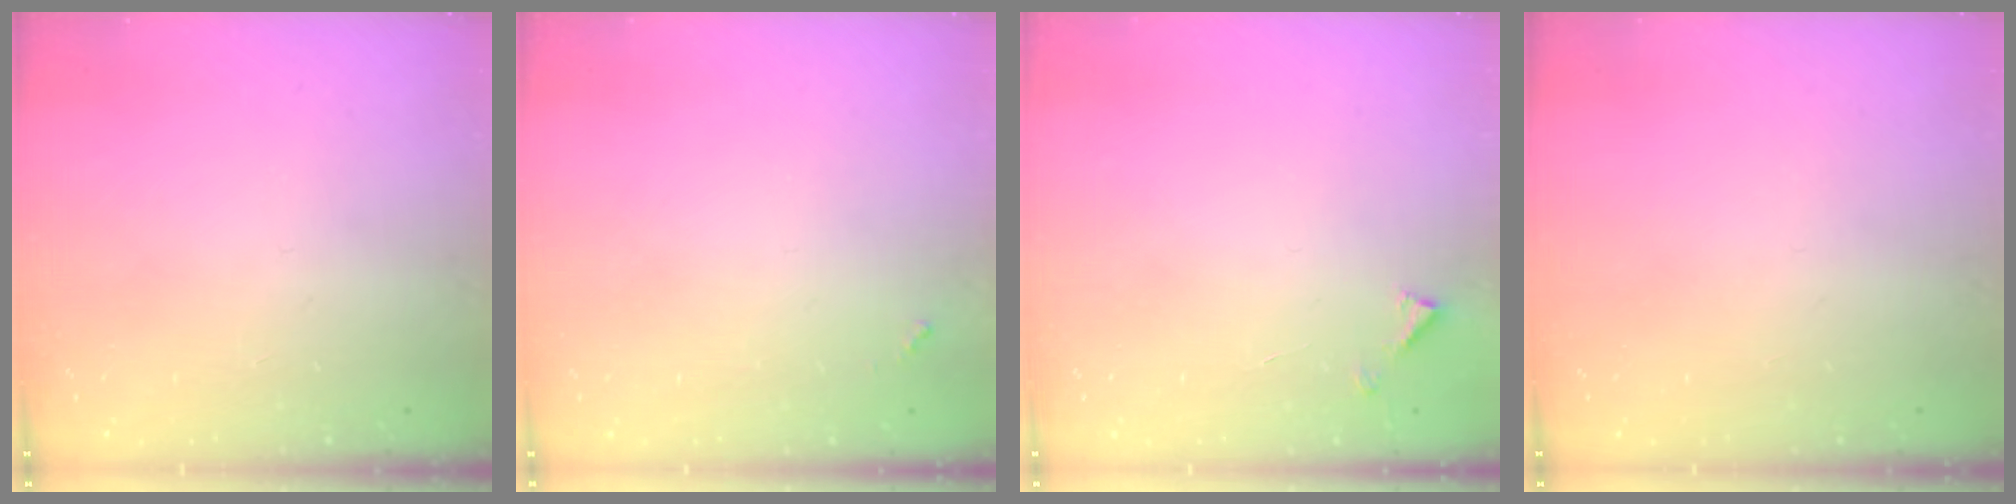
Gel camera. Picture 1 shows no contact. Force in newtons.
{"total": 3.5, "press": 3.5, "slide": 0.3}
{"total": 4.3, "press": 4.2, "slide": 0.3}
{"total": 0.0}